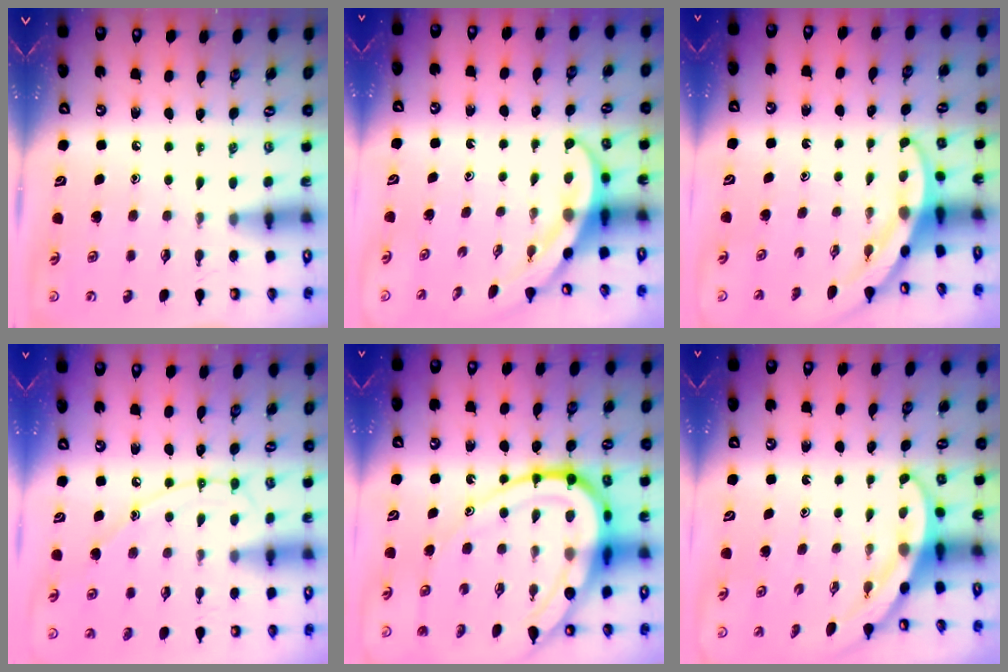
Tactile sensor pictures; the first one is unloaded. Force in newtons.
{"total": 4.0, "press": 4.0, "slide": 0.3}
{"total": 3.5, "press": 3.5, "slide": 0.2}
{"total": 10.2, "press": 10.1, "slide": 0.9}
{"total": 21.9, "press": 21.8, "slide": 2.1}
{"total": 3.1, "press": 3.1, "slide": 0.1}